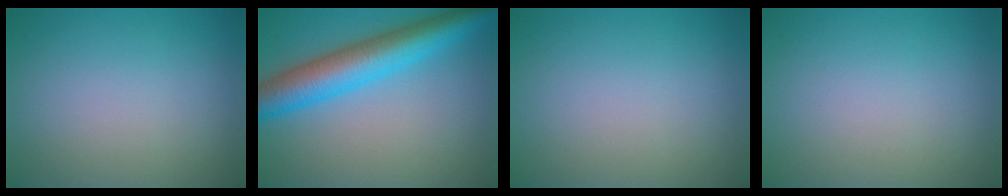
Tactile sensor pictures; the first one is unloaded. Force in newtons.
{"total": 7.8, "press": 7.8, "slide": 0.1}
{"total": 0.0}
{"total": 0.0}